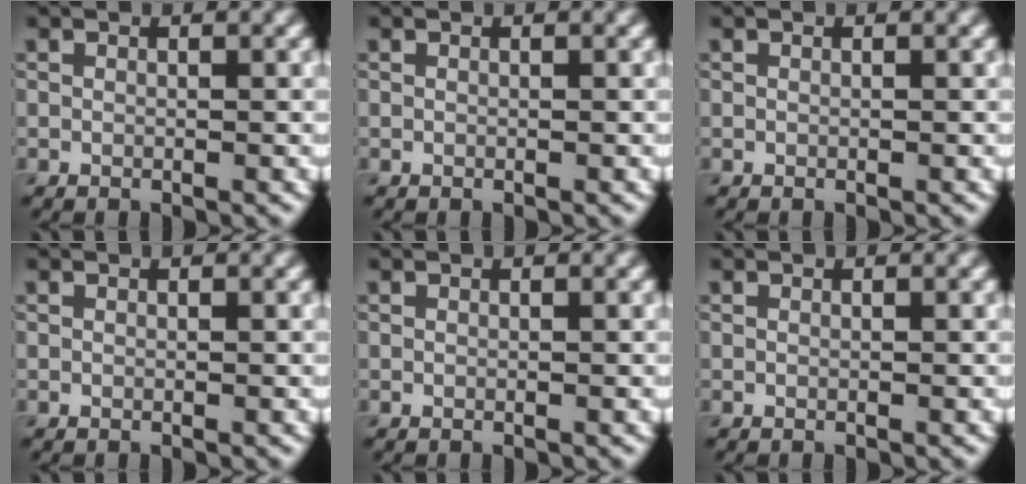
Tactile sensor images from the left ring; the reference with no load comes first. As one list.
[{"total": 0.0}, {"total": 0.0}, {"total": 0.0}, {"total": 0.0}, {"total": 0.0}]